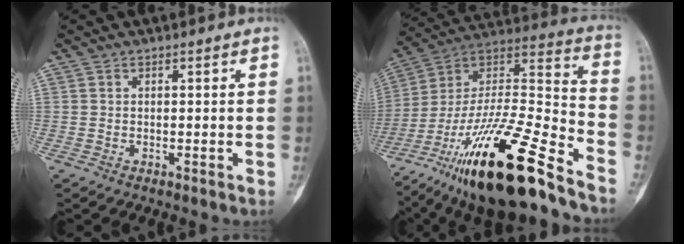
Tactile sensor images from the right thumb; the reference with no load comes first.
{"total": 28.7, "force": [-18.8, 6.1, 20.8], "torque": [-0.370, 0.057, -0.325]}